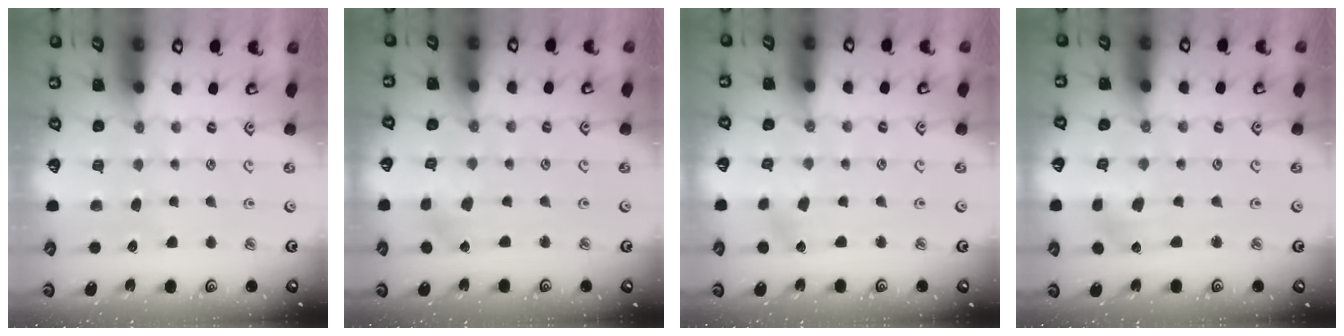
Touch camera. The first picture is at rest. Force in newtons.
{"total": 1.8, "press": 1.8, "slide": 0.2}
{"total": 2.2, "press": 2.2, "slide": 0.3}
{"total": 2.3, "press": 2.3, "slide": 0.6}